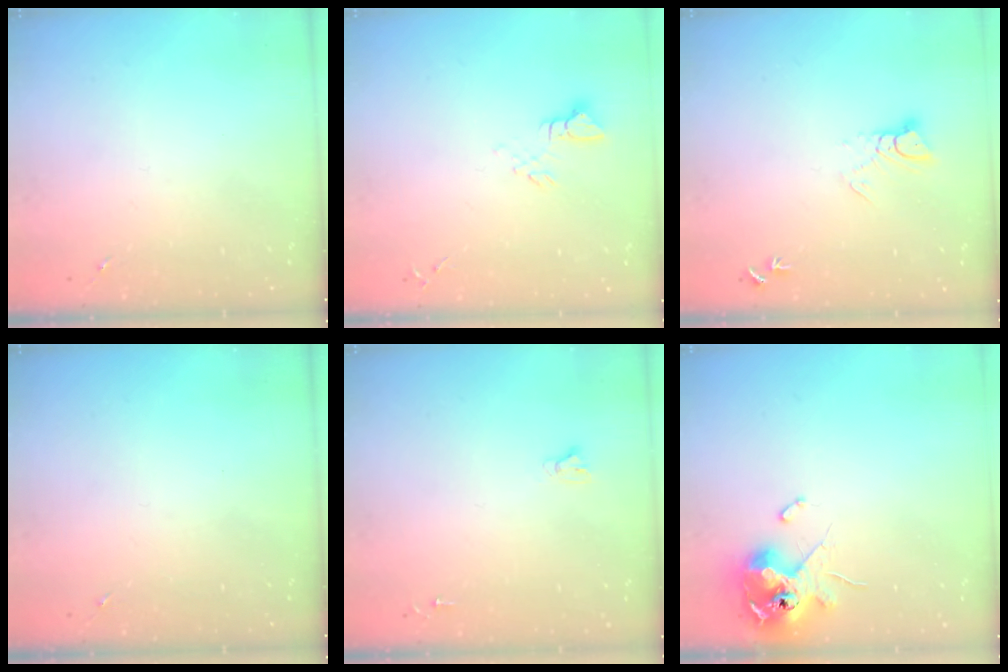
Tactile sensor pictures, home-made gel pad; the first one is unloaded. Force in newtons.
{"total": 5.1, "press": 5.1, "slide": 0.4}
{"total": 4.9, "press": 4.8, "slide": 0.3}
{"total": 0.0}
{"total": 2.4, "press": 2.4, "slide": 0.2}
{"total": 11.6, "press": 11.4, "slide": 2.1}